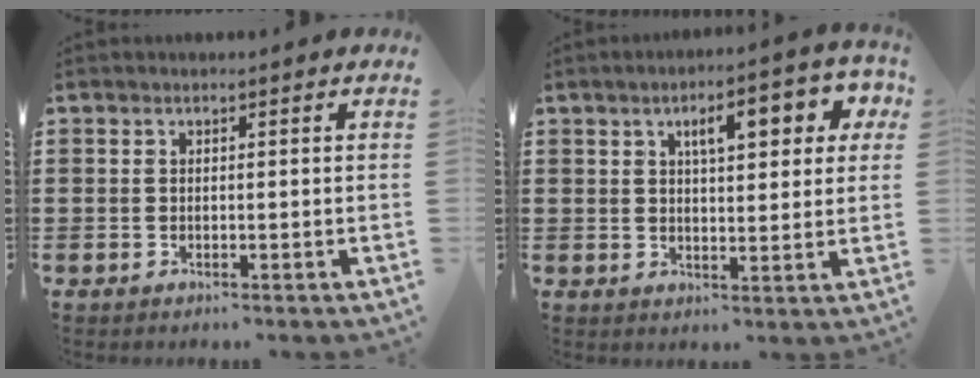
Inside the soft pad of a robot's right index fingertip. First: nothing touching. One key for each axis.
{"total": 6.8, "fx": 2.8, "fy": 2.4, "fz": 5.7, "tx": -0.086, "ty": -0.001, "tz": 0.037}